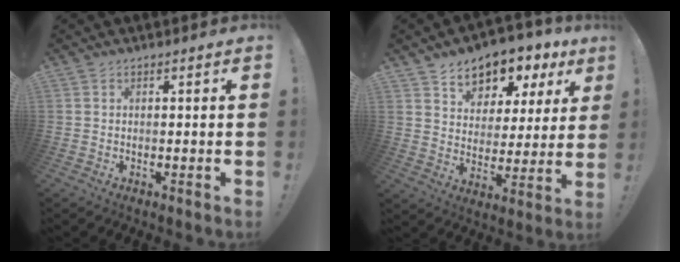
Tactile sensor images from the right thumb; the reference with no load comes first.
{"total": 8.5, "force": [6.2, 5.3, 2.2], "torque": [-0.026, -0.056, 0.111]}